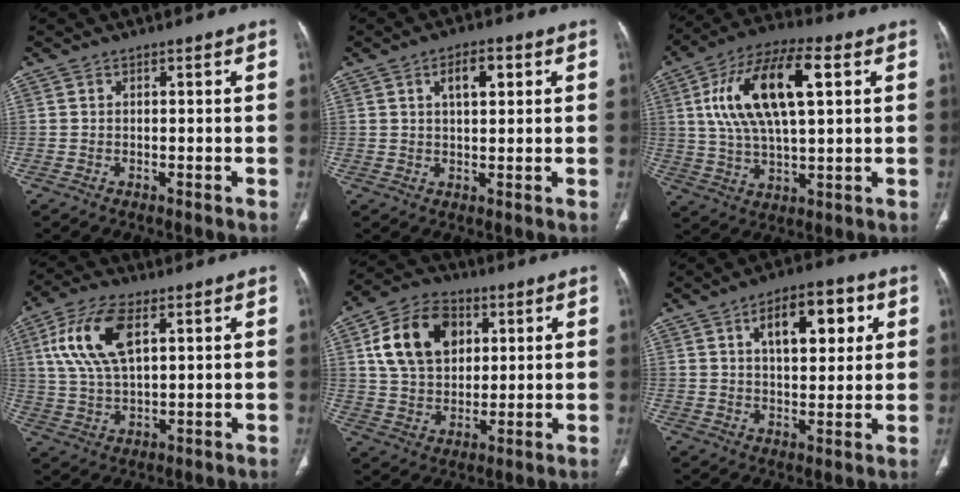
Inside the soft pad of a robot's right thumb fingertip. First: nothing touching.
{"total": 5.3, "force": [2.0, 2.4, 4.3], "torque": [-0.062, 0.000, 0.032]}
{"total": 18.7, "force": [5.0, 7.8, 16.2], "torque": [-0.303, 0.013, 0.087]}
{"total": 12.6, "force": [4.4, 5.9, 10.2], "torque": [-0.211, -0.001, 0.087]}
{"total": 15.2, "force": [4.7, 10.7, 9.8], "torque": [-0.150, 0.001, 0.084]}
{"total": 12.4, "force": [4.5, 6.0, 9.8], "torque": [-0.112, -0.002, 0.067]}